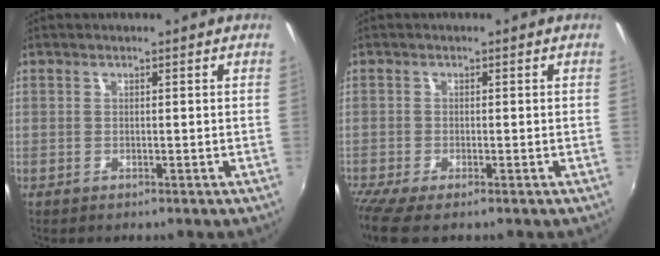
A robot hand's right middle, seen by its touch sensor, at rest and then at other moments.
{"total": 4.2, "force": [-3.1, 0.1, 2.8], "torque": [-0.066, -0.023, -0.060]}